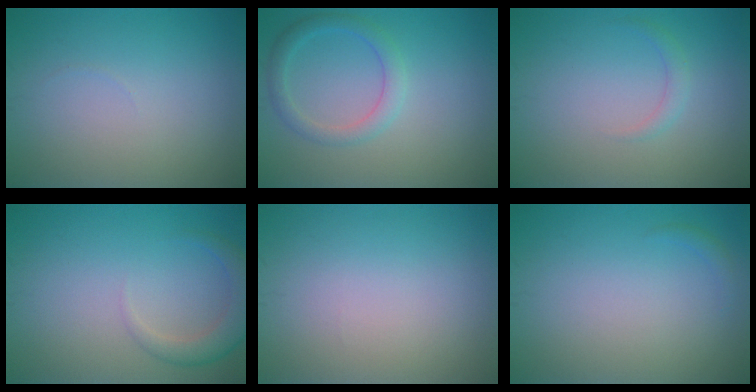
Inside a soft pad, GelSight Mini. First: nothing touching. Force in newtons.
{"total": 2.4, "press": 2.4, "slide": 0.1}
{"total": 1.1, "press": 1.1, "slide": 0.0}
{"total": 2.8, "press": 2.8, "slide": 0.3}
{"total": 0.0}
{"total": 0.7, "press": 0.7, "slide": 0.1}